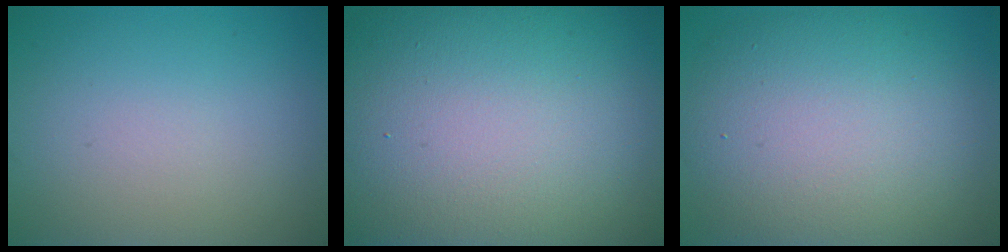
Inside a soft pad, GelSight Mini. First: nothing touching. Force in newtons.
{"total": 23.8, "press": 23.8, "slide": 1.2}
{"total": 11.6, "press": 11.6, "slide": 0.6}